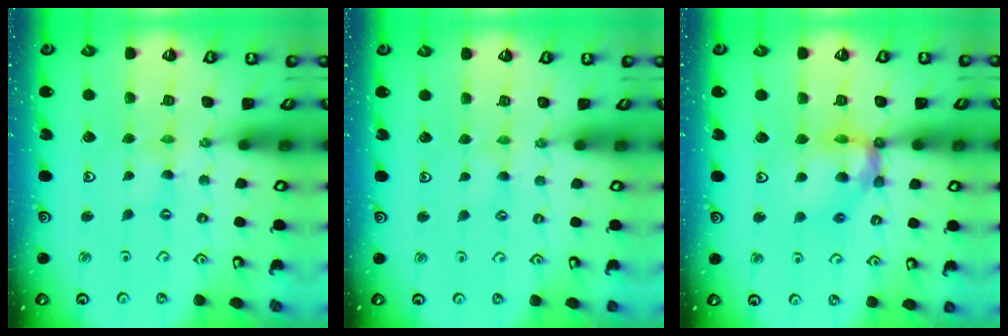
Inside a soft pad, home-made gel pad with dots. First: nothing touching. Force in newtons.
{"total": 2.3, "press": 2.3, "slide": 0.5}
{"total": 12.5, "press": 12.4, "slide": 1.7}